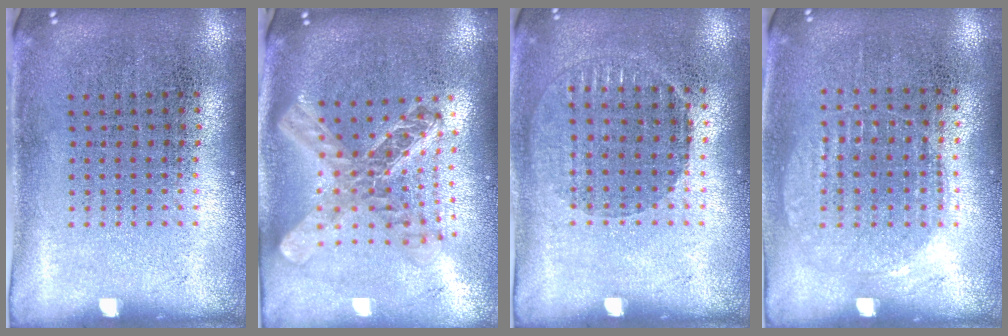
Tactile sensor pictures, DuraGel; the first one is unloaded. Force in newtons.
{"total": 2.4, "press": 1.9, "slide": 1.4}
{"total": 0.9, "press": 0.8, "slide": 0.4}
{"total": 1.0, "press": 0.9, "slide": 0.3}